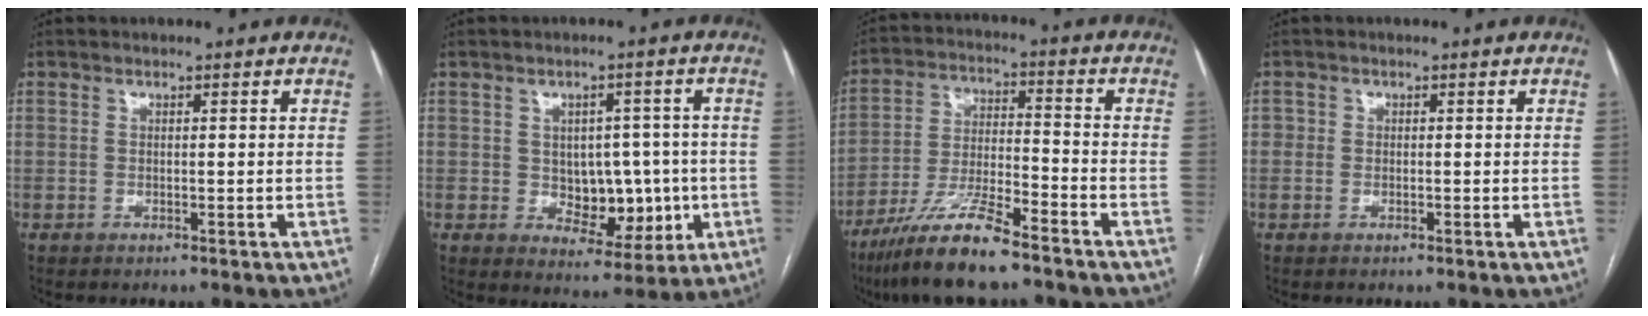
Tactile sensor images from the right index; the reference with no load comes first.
{"total": 8.3, "force": [-0.6, 5.5, 6.2], "torque": [-0.071, 0.013, 0.006]}
{"total": 12.1, "force": [-9.1, 1.4, 7.9], "torque": [-0.155, -0.022, -0.167]}
{"total": 1.3, "force": [-0.2, 1.2, 0.4], "torque": [-0.004, 0.006, -0.003]}